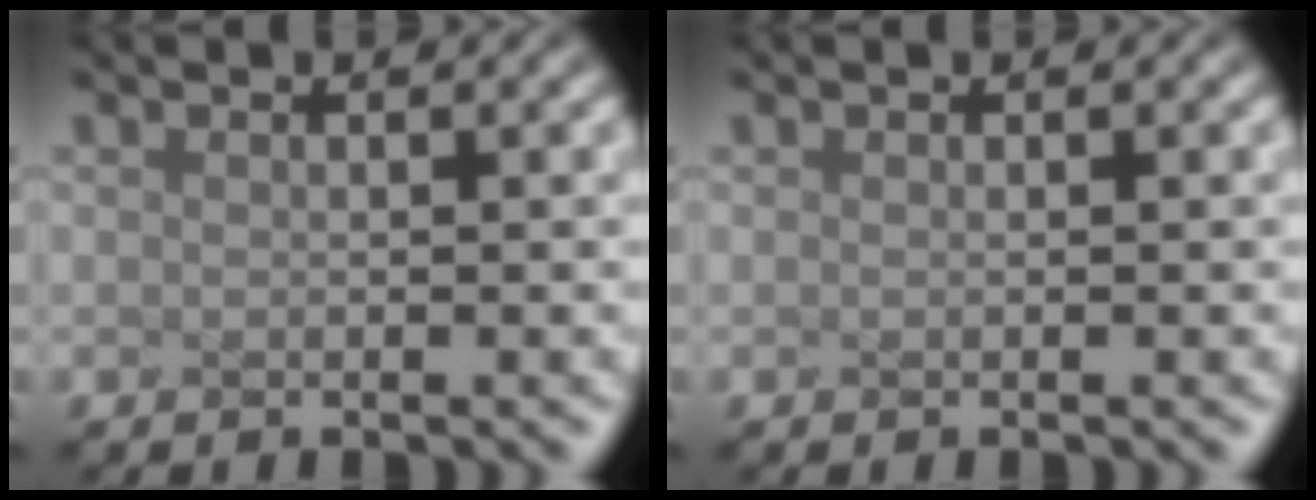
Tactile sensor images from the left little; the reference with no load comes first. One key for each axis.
{"total": 0.0}